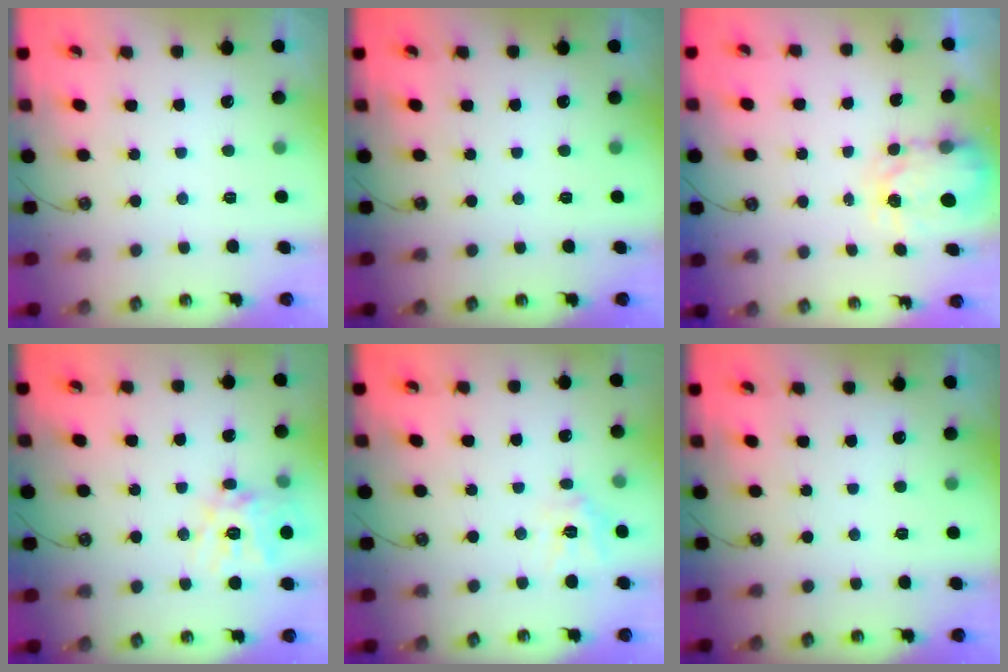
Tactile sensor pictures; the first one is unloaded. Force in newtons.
{"total": 0.0}
{"total": 4.5, "press": 4.5, "slide": 0.5}
{"total": 14.4, "press": 14.3, "slide": 1.9}
{"total": 10.1, "press": 10.1, "slide": 0.6}
{"total": 0.0}